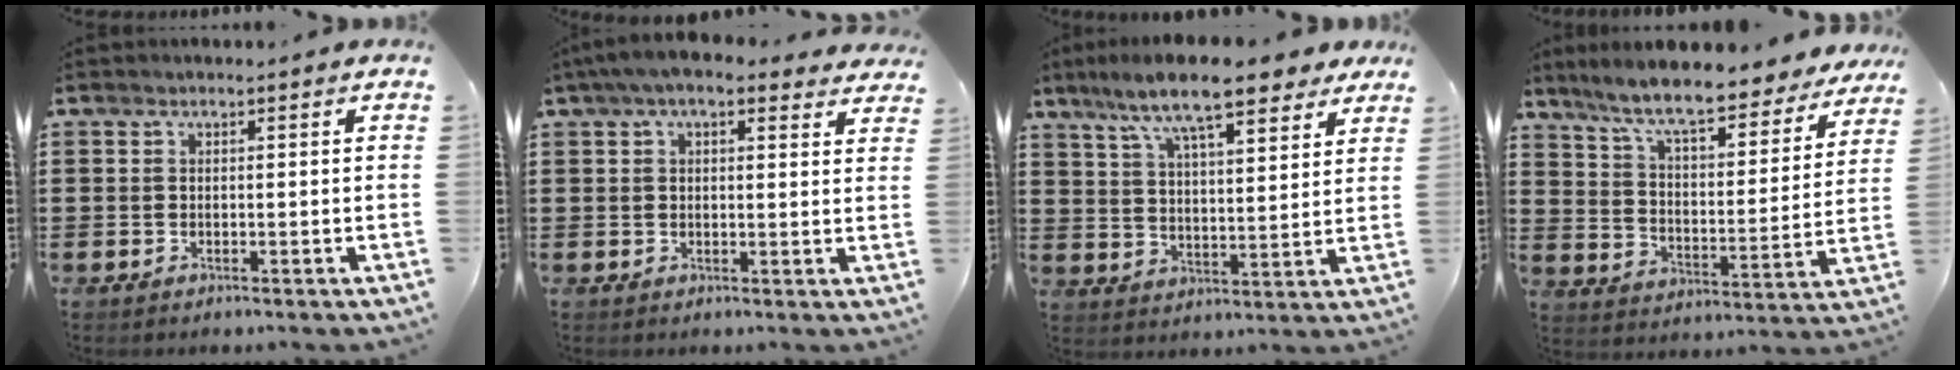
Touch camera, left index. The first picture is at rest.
{"total": 5.4, "force": [4.0, 1.5, 3.2], "torque": [-0.071, -0.001, 0.073]}
{"total": 11.2, "force": [8.9, 1.9, 6.5], "torque": [-0.148, -0.027, 0.153]}
{"total": 8.9, "force": [7.7, 0.7, 4.4], "torque": [-0.114, -0.046, 0.130]}